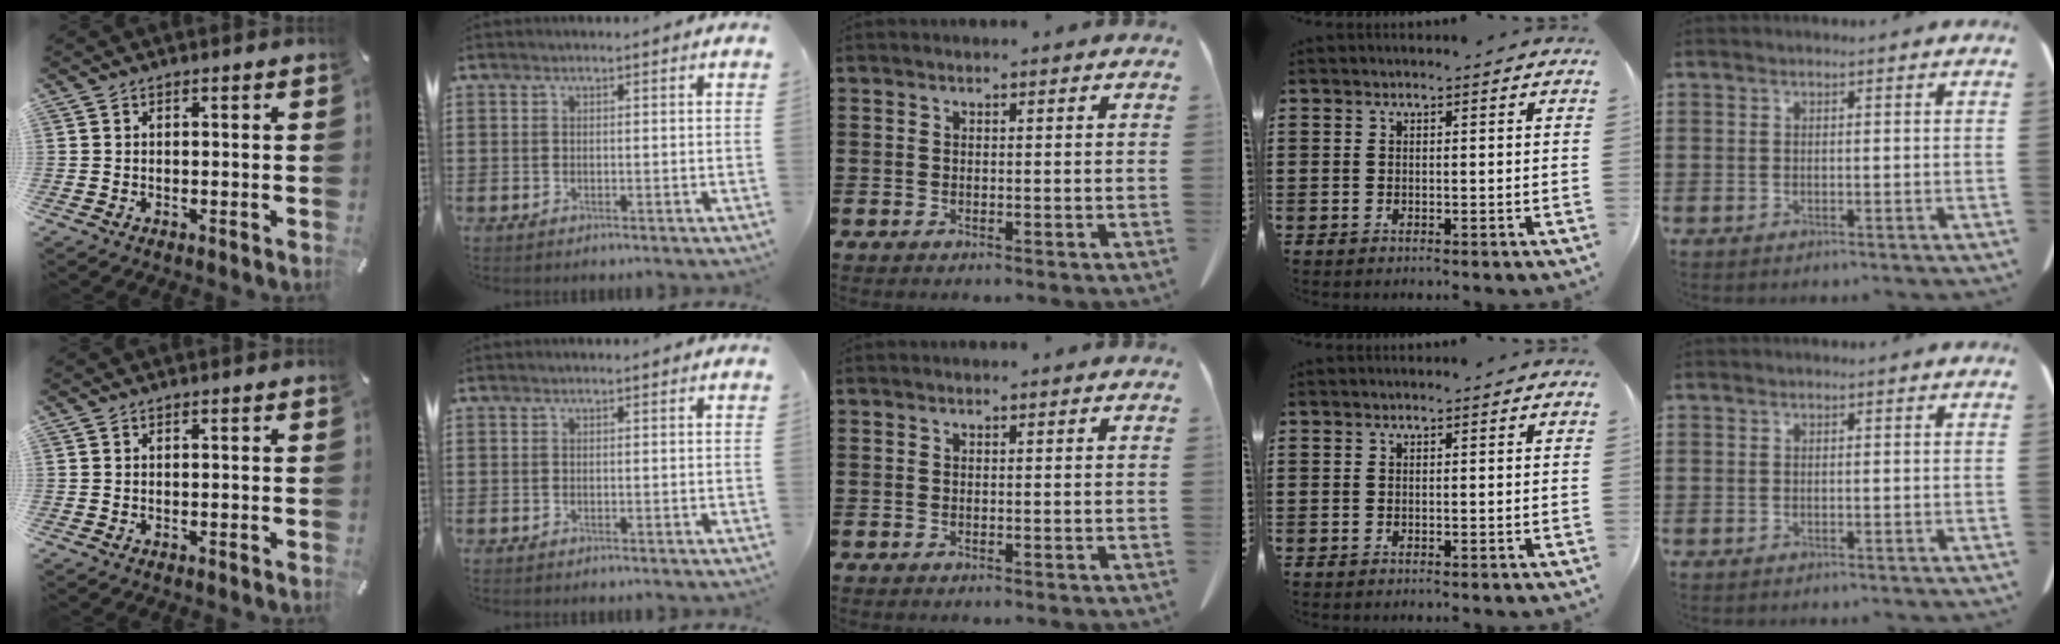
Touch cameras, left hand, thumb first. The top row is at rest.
{}